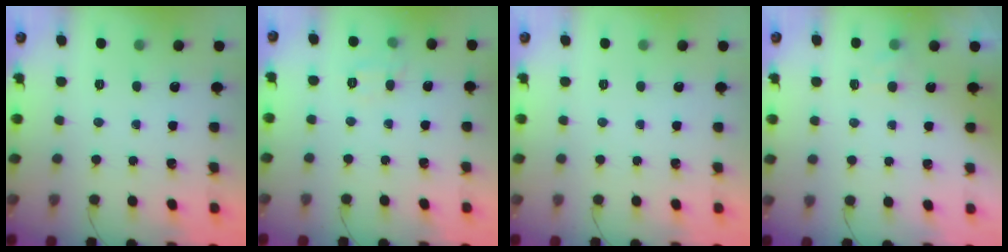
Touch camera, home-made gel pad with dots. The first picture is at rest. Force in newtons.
{"total": 7.7, "press": 7.6, "slide": 1.6}
{"total": 0.0}
{"total": 2.0, "press": 1.6, "slide": 1.2}